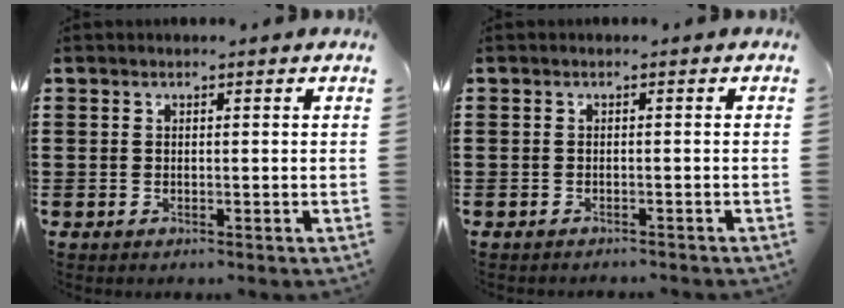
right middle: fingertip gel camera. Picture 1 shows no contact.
{"total": 0.6, "force": [-0.6, 0.0, 0.1], "torque": [-0.004, -0.001, -0.012]}